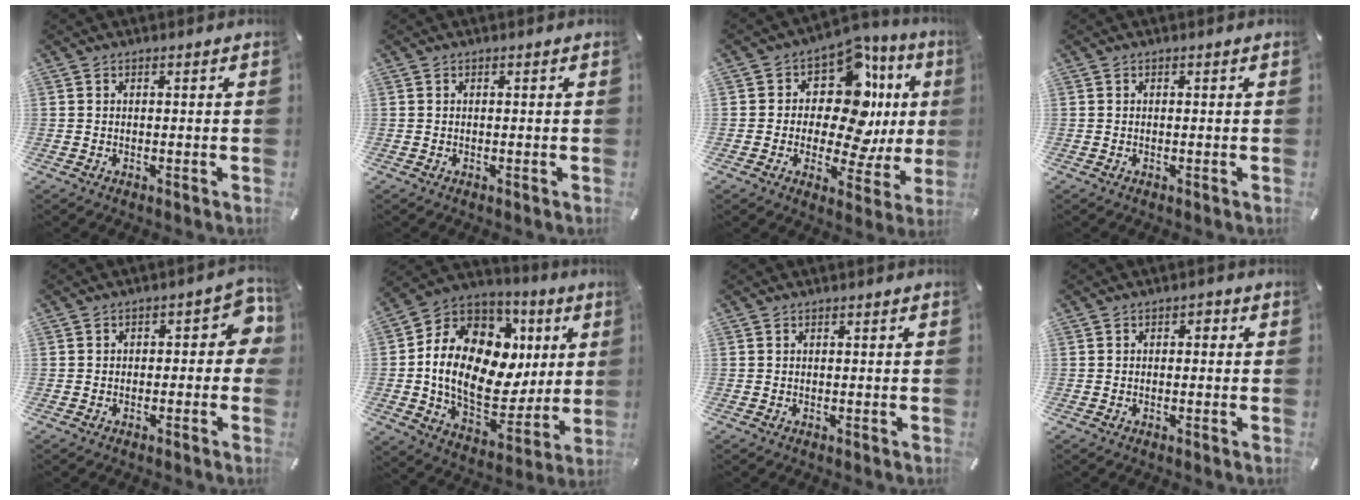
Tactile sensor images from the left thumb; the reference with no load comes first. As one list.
[{"total": 0.0}, {"total": 15.2, "force": [4.2, 9.2, 11.3], "torque": [-0.168, -0.054, 0.067]}, {"total": 0.0}, {"total": 7.0, "force": [-0.2, 4.1, 5.7], "torque": [-0.069, 0.009, -0.008]}, {"total": 19.0, "force": [1.9, 13.8, 13.0], "torque": [-0.246, -0.036, 0.032]}, {"total": 0.0}, {"total": 1.4, "force": [-0.4, 1.1, 0.9], "torque": [-0.009, 0.004, -0.013]}]